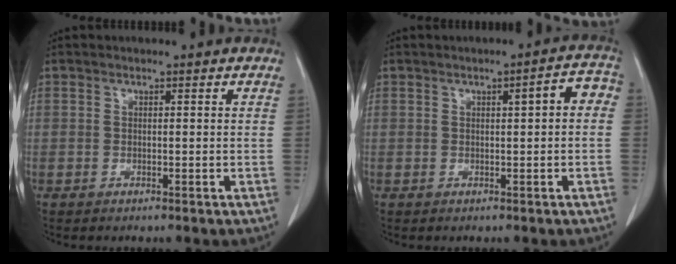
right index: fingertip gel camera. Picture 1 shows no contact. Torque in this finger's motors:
{"motor_torque": [0.22, 0.12, 0.07, 0.01]}